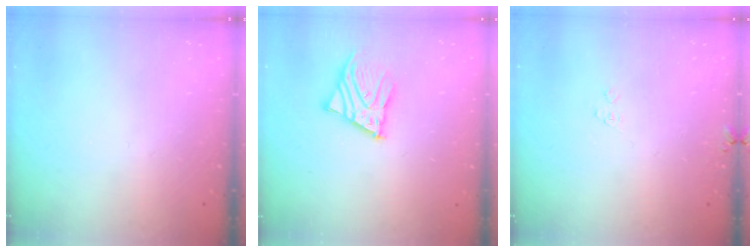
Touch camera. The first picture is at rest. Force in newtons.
{"total": 8.3, "press": 8.2, "slide": 1.0}
{"total": 4.4, "press": 4.4, "slide": 0.1}